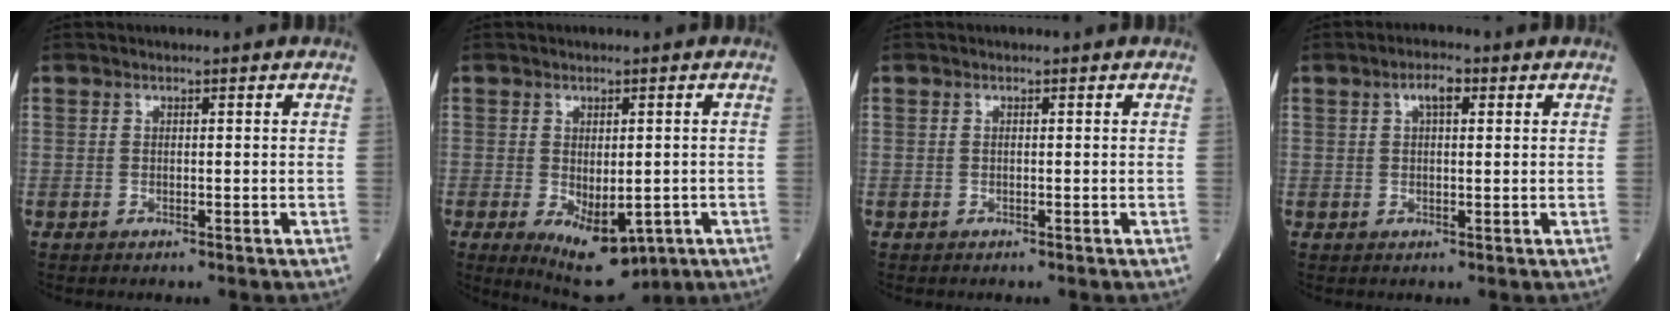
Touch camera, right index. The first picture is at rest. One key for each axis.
{"total": 10.0, "fx": -4.1, "fy": 4.7, "fz": 7.9, "tx": -0.125, "ty": -0.021, "tz": -0.049}
{"total": 0.0}
{"total": 2.9, "fx": 1.2, "fy": 1.0, "fz": 2.5, "tx": -0.049, "ty": 0.008, "tz": 0.019}